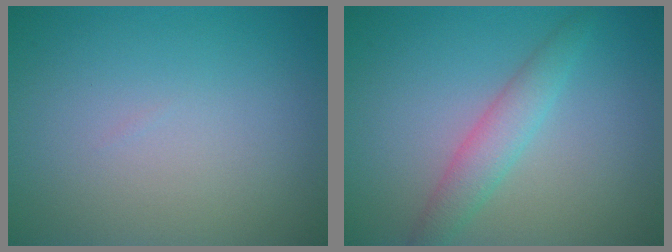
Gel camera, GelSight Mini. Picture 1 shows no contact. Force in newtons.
{"total": 2.9, "press": 2.8, "slide": 0.1}